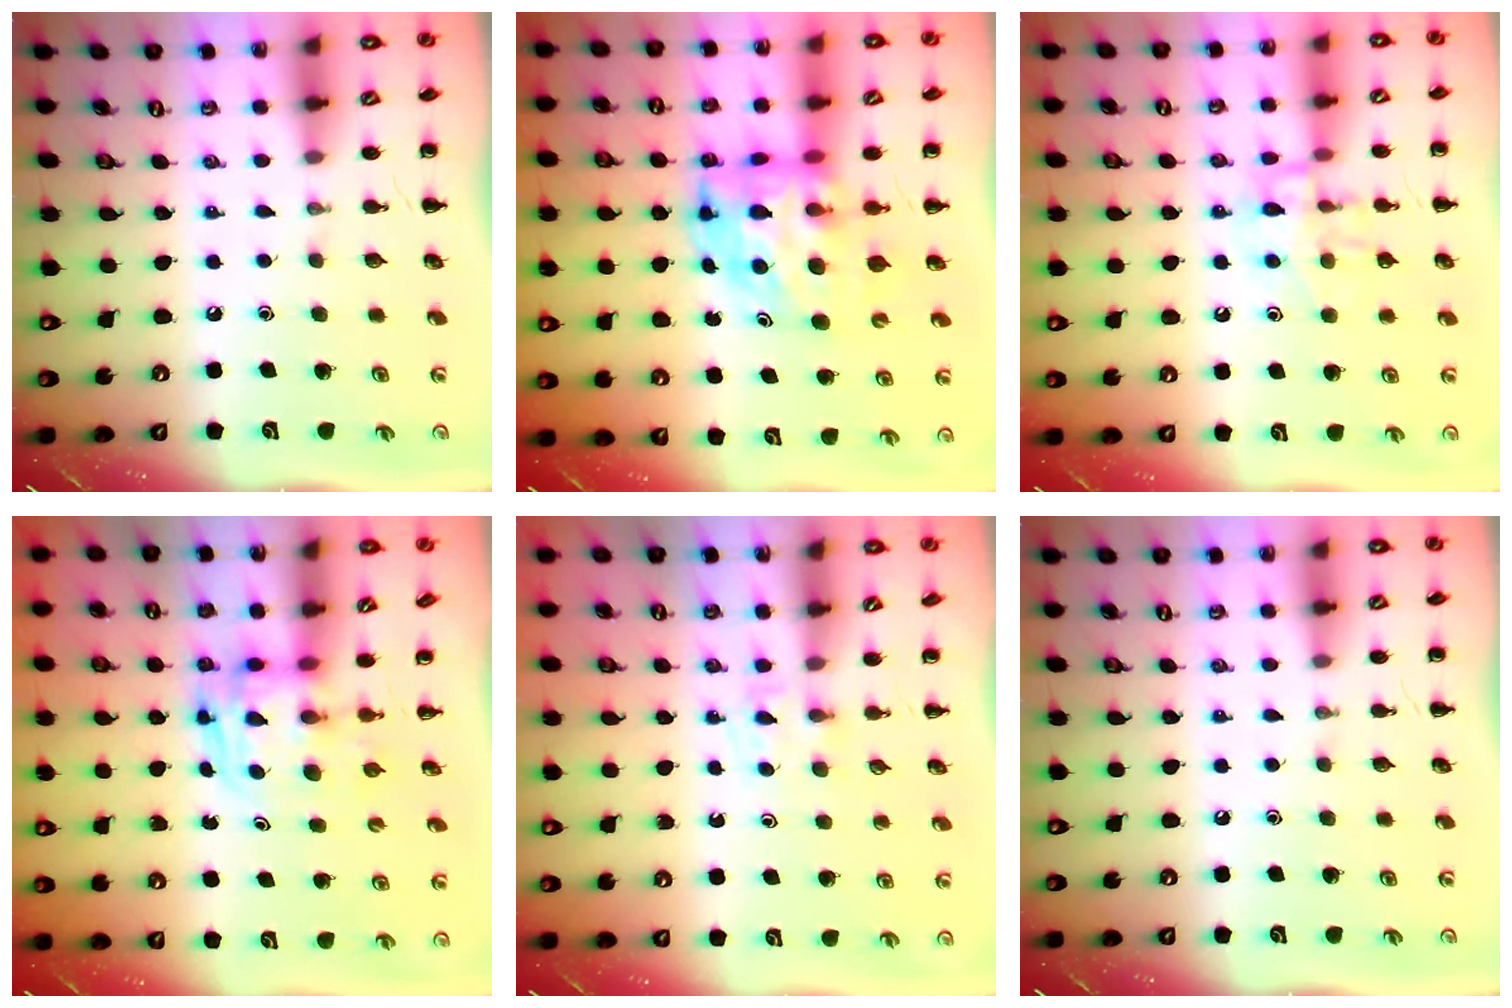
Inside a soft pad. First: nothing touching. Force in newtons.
{"total": 9.3, "press": 8.9, "slide": 2.8}
{"total": 12.0, "press": 11.9, "slide": 0.9}
{"total": 2.7, "press": 2.7, "slide": 0.2}
{"total": 2.8, "press": 2.5, "slide": 1.1}
{"total": 0.0}